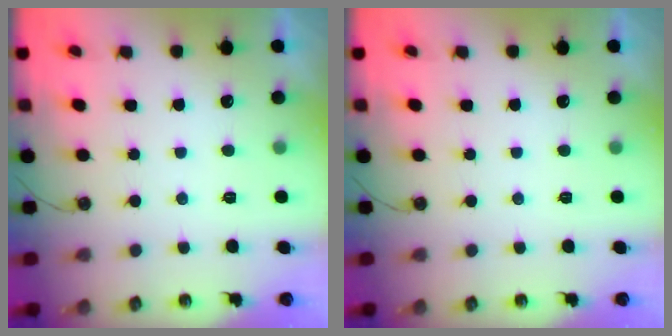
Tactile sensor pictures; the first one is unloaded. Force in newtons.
{"total": 0.0}